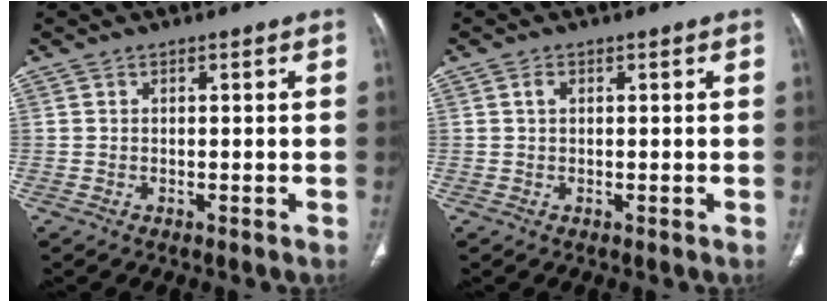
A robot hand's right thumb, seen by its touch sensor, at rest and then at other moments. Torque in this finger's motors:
{"motor_torque": [0.18, 0.47, 0.19, 0.00, 0.02]}